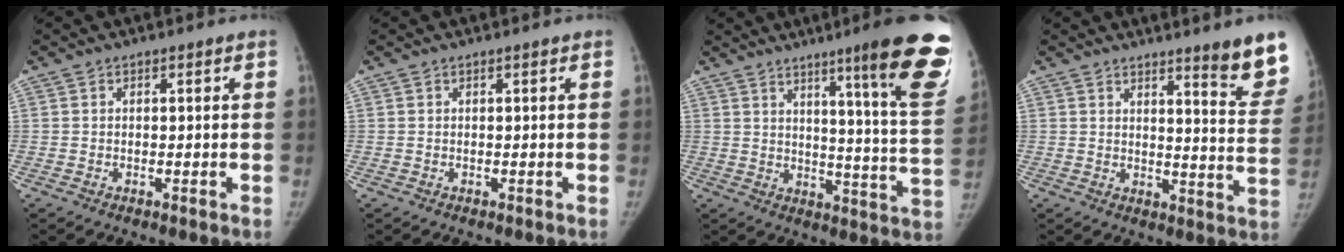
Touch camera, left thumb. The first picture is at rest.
{"total": 0.0}
{"total": 20.4, "force": [12.1, 1.3, 16.3], "torque": [-0.189, -0.072, 0.159]}
{"total": 11.3, "force": [8.3, 1.1, 7.6], "torque": [-0.066, -0.064, 0.100]}